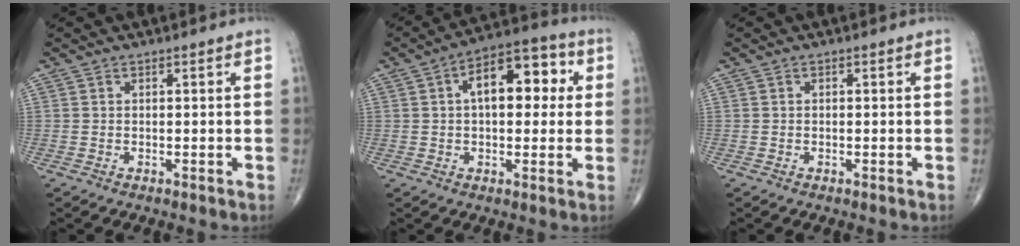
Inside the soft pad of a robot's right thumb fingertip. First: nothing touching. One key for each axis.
{"total": 13.2, "fx": 2.8, "fy": 7.1, "fz": 10.8, "tx": -0.128, "ty": 0.025, "tz": 0.032}
{"total": 0.0}